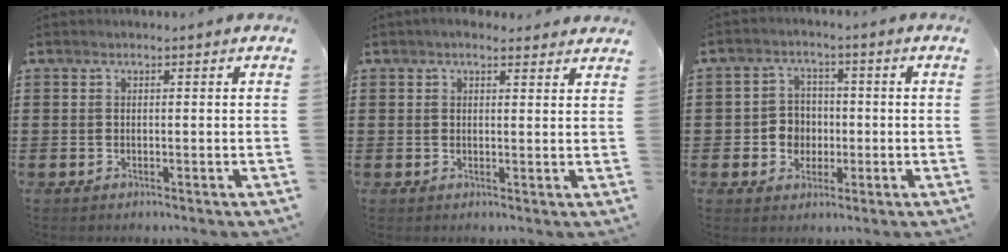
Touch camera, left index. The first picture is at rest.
{"total": 2.5, "force": [2.1, 0.6, 1.0], "torque": [-0.025, 0.004, 0.041]}
{"total": 4.4, "force": [-0.6, 4.2, 1.4], "torque": [-0.043, 0.010, -0.014]}